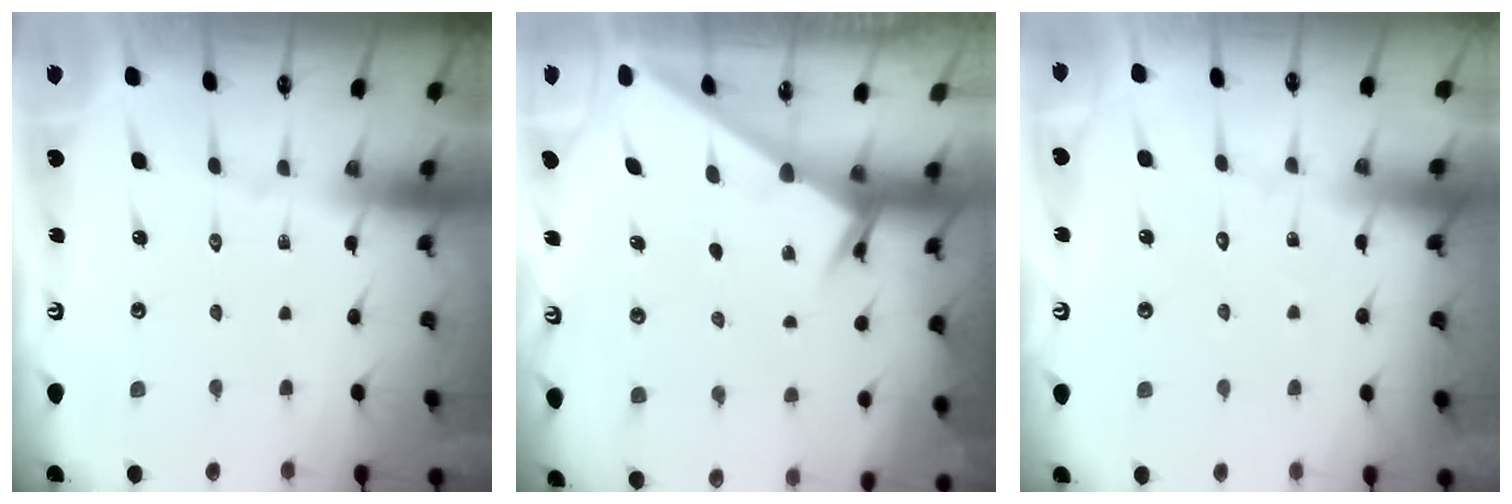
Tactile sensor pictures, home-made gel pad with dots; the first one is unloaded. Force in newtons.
{"total": 2.5, "press": 2.5, "slide": 0.2}
{"total": 5.3, "press": 5.3, "slide": 0.5}